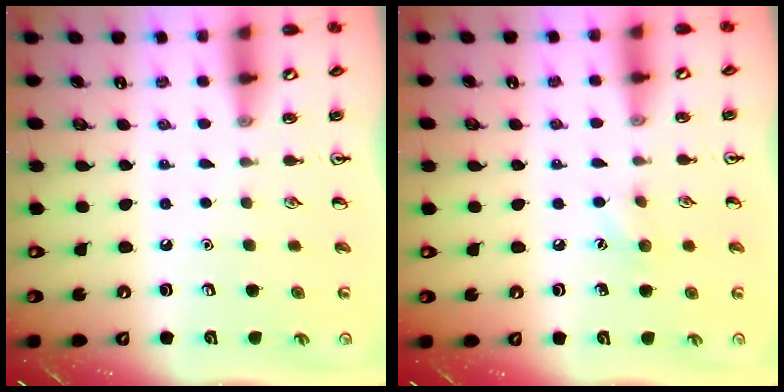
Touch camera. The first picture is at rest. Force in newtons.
{"total": 6.2, "press": 5.9, "slide": 1.9}